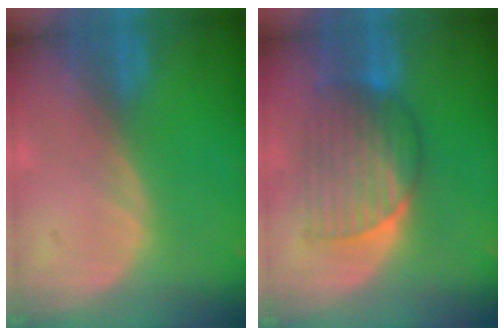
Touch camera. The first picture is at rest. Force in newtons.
{"total": 7.1, "press": 7.1, "slide": 0.3}